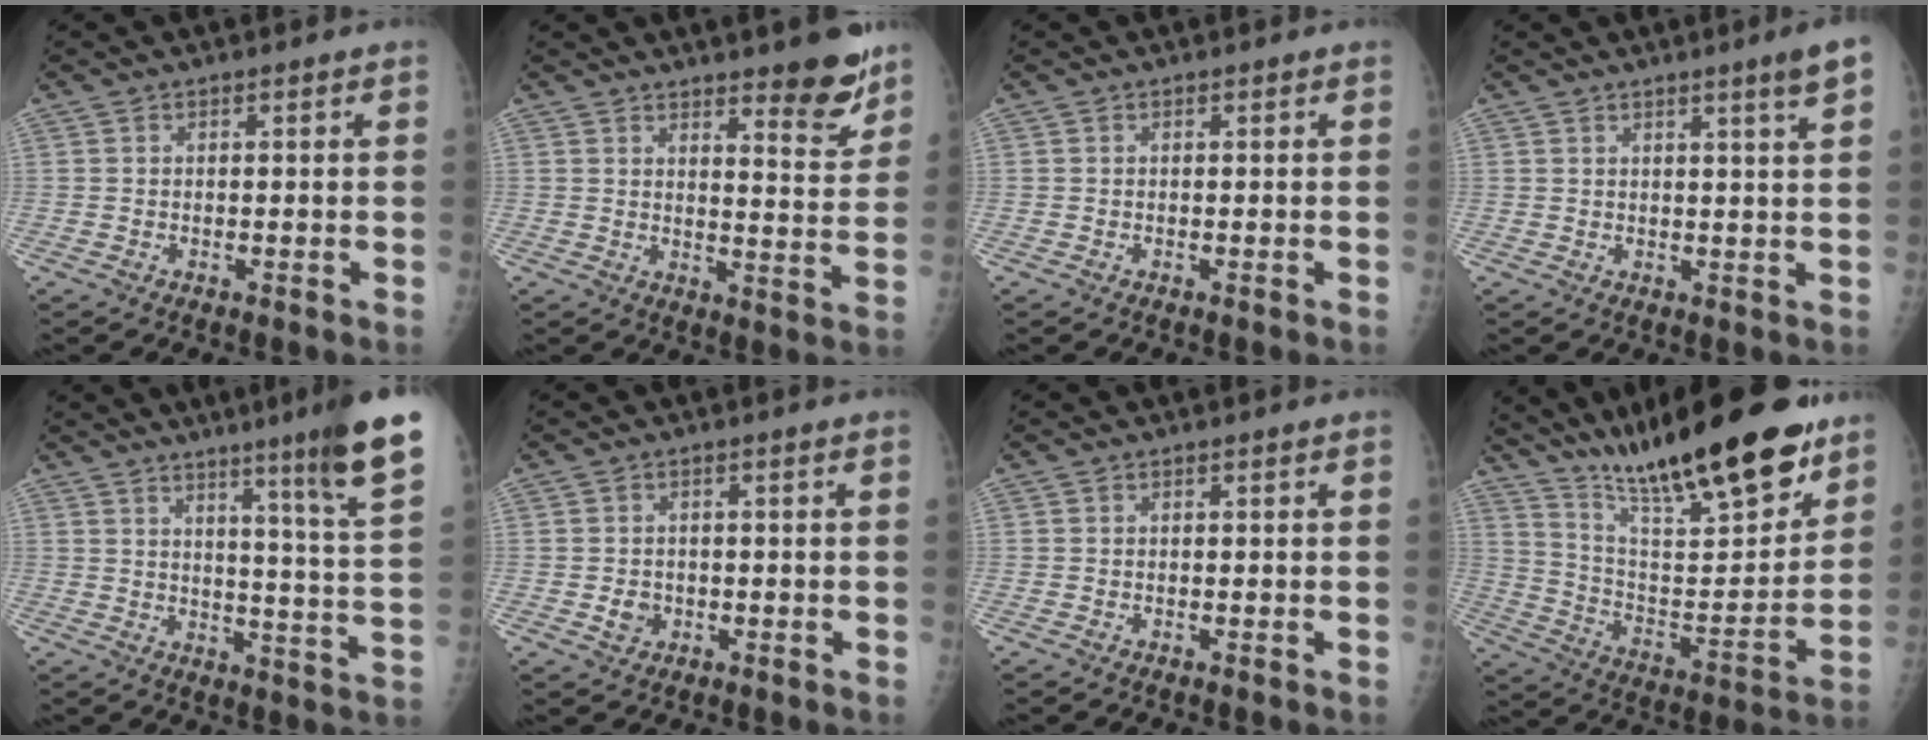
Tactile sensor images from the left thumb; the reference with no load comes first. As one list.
[{"total": 9.4, "force": [6.7, 2.1, 6.2], "torque": [-0.059, -0.052, 0.097]}, {"total": 0.0}, {"total": 4.8, "force": [2.7, -0.5, 4.0], "torque": [-0.056, -0.018, 0.038]}, {"total": 15.3, "force": [9.8, -0.3, 11.8], "torque": [-0.158, -0.057, 0.128]}, {"total": 2.5, "force": [-0.6, 2.2, 1.2], "torque": [-0.010, 0.004, -0.005]}, {"total": 0.0}, {"total": 26.6, "force": [19.8, 6.1, 16.7], "torque": [-0.238, -0.082, 0.329]}]